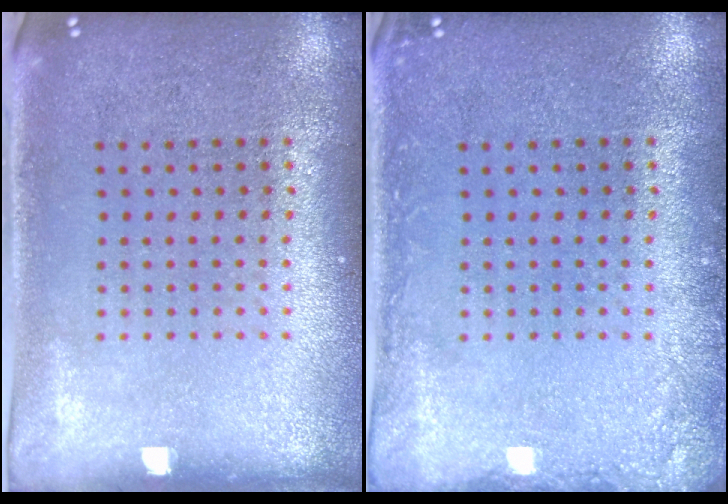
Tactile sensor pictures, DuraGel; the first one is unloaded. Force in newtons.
{"total": 1.4, "press": 1.4, "slide": 0.2}